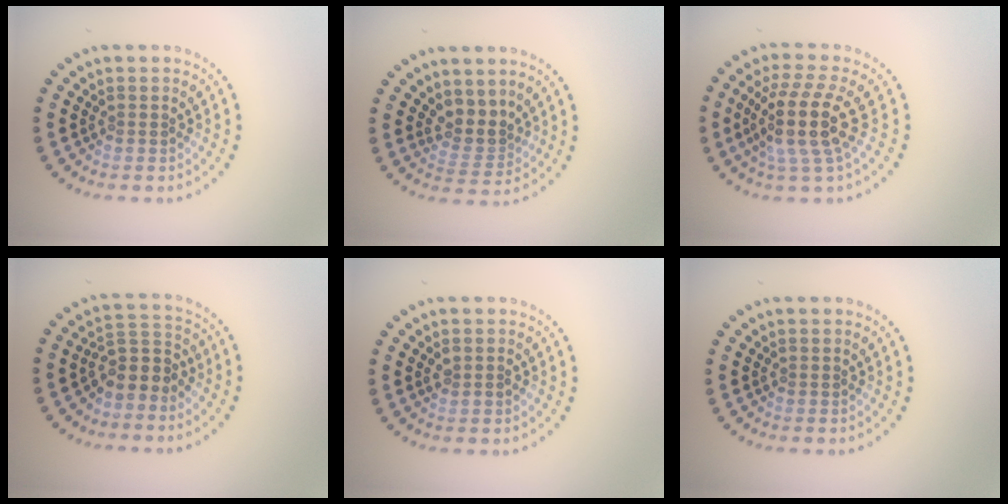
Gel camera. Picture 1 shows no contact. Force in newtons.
{"total": 2.8, "press": 2.0, "slide": 2.0}
{"total": 4.9, "press": 3.9, "slide": 3.0}
{"total": 3.0, "press": 2.3, "slide": 1.8}
{"total": 0.8, "press": 0.8, "slide": 0.1}
{"total": 0.0}